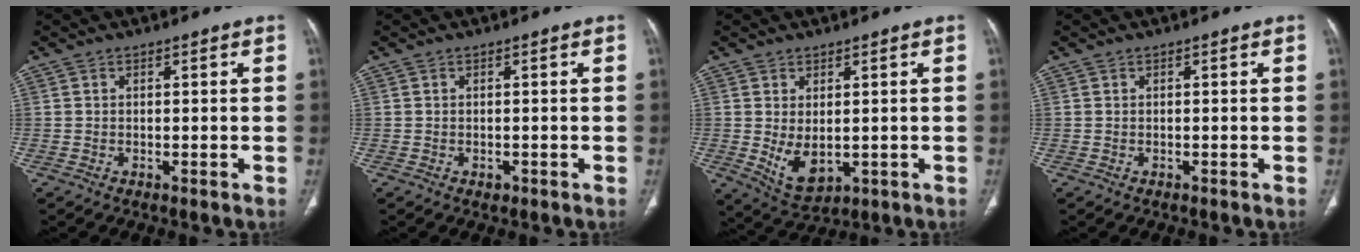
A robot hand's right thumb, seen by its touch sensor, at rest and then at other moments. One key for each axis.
{"total": 0.8, "fx": -0.3, "fy": 0.6, "fz": 0.5, "tx": -0.006, "ty": -0.001, "tz": -0.001}
{"total": 6.5, "fx": -0.3, "fy": 3.7, "fz": 5.3, "tx": -0.088, "ty": -0.012, "tz": 0.017}
{"total": 0.0}